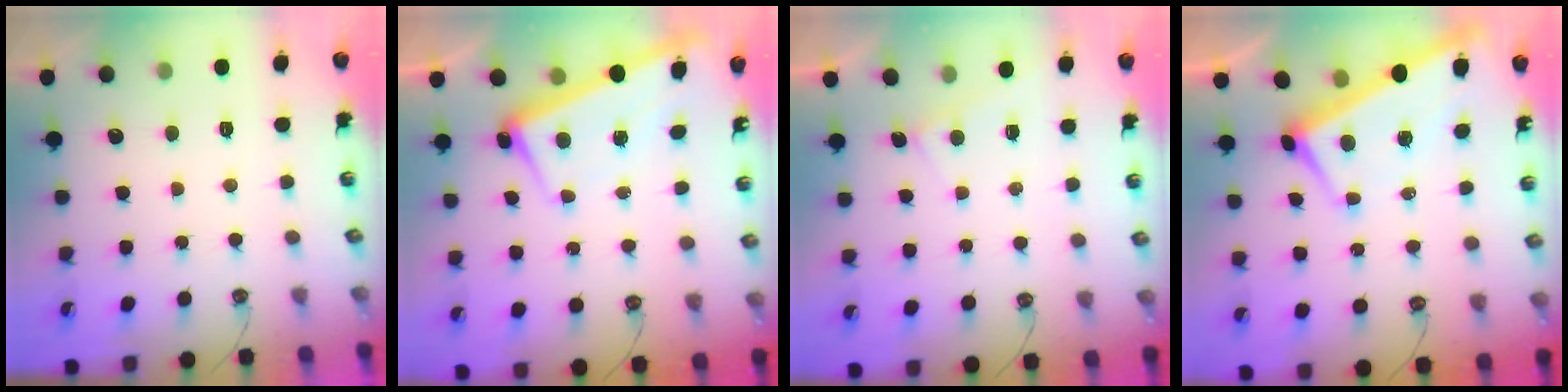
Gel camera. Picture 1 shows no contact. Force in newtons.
{"total": 2.2, "press": 2.2, "slide": 0.5}
{"total": 2.2, "press": 2.2, "slide": 0.2}
{"total": 2.7, "press": 2.5, "slide": 0.9}